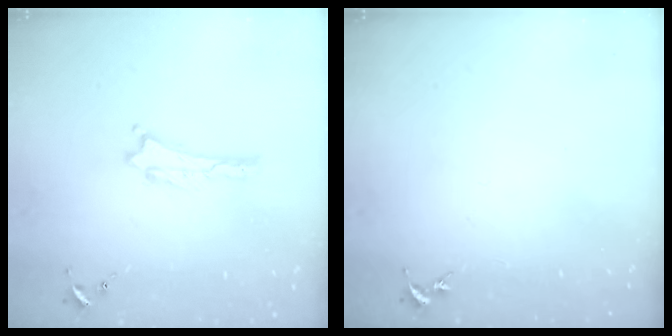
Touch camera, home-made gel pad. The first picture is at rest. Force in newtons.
{"total": 0.0}